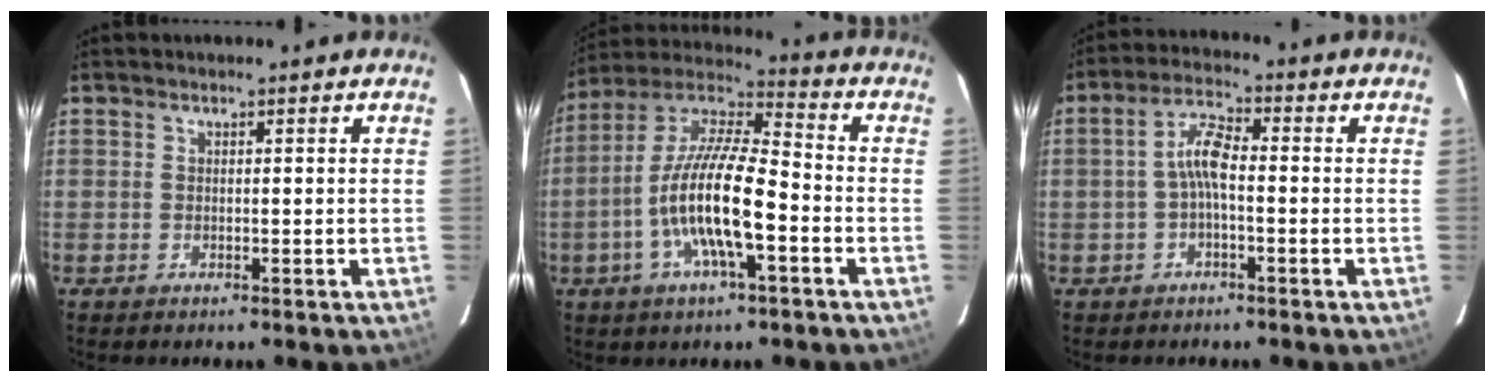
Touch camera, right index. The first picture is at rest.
{"total": 15.7, "force": [-4.8, 3.6, 14.5], "torque": [-0.279, -0.005, -0.097]}
{"total": 5.0, "force": [-1.1, 1.6, 4.6], "torque": [-0.096, 0.017, -0.024]}